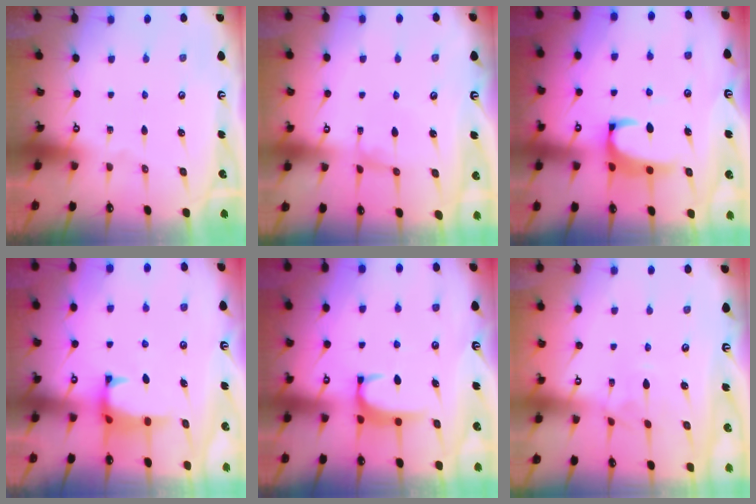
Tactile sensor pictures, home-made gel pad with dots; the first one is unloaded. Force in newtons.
{"total": 1.5, "press": 1.3, "slide": 0.8}
{"total": 2.2, "press": 2.0, "slide": 0.9}
{"total": 1.1, "press": 0.8, "slide": 0.8}
{"total": 1.8, "press": 1.7, "slide": 0.5}
{"total": 1.6, "press": 1.4, "slide": 0.7}